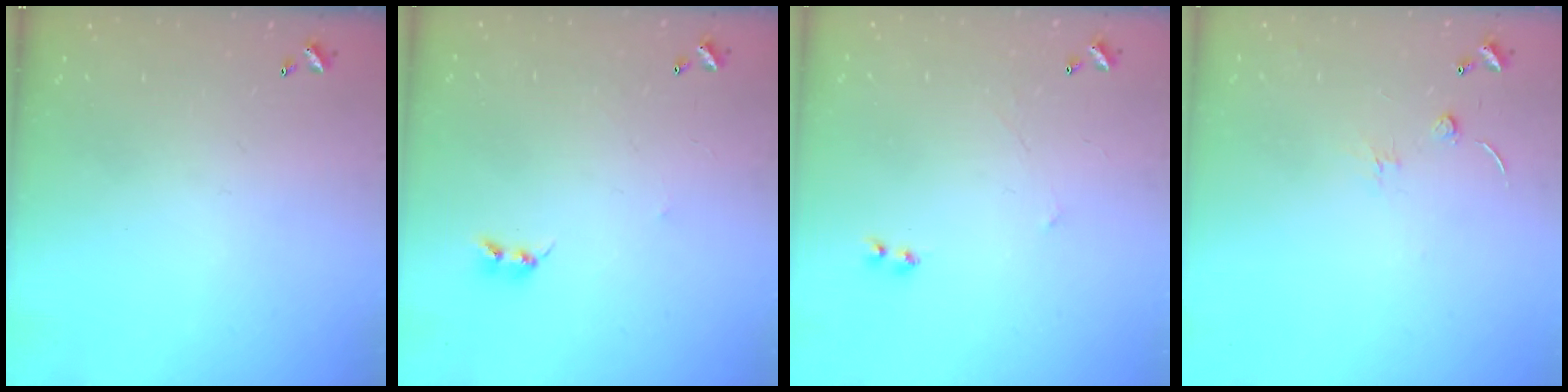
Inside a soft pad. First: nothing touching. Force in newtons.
{"total": 2.2, "press": 2.2, "slide": 0.4}
{"total": 2.3, "press": 2.3, "slide": 0.3}
{"total": 1.3, "press": 1.2, "slide": 0.5}